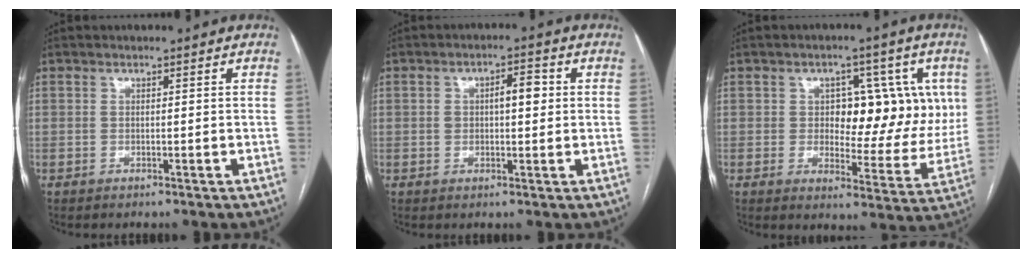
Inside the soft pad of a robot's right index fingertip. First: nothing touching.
{"total": 4.3, "force": [0.8, 1.8, 3.8], "torque": [-0.067, 0.020, 0.018]}
{"total": 12.1, "force": [2.3, 6.6, 9.9], "torque": [-0.112, 0.015, 0.040]}